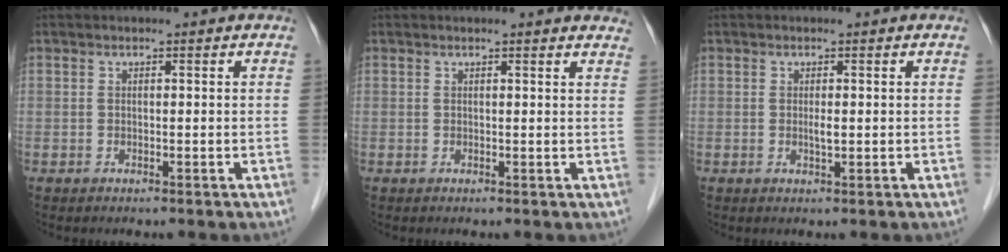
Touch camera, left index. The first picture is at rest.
{"total": 6.6, "force": [6.2, 1.0, 1.8], "torque": [-0.008, 0.001, 0.045]}
{"total": 1.1, "force": [0.1, 0.2, 1.1], "torque": [-0.022, -0.002, 0.003]}